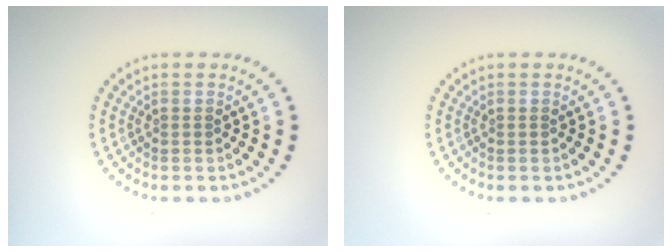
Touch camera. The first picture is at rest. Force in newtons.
{"total": 0.0}